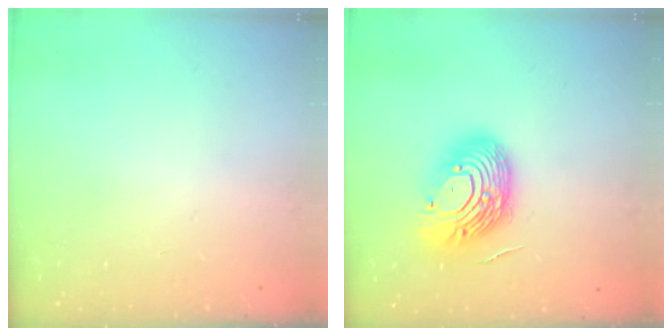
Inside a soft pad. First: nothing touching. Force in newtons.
{"total": 16.3, "press": 16.2, "slide": 2.1}